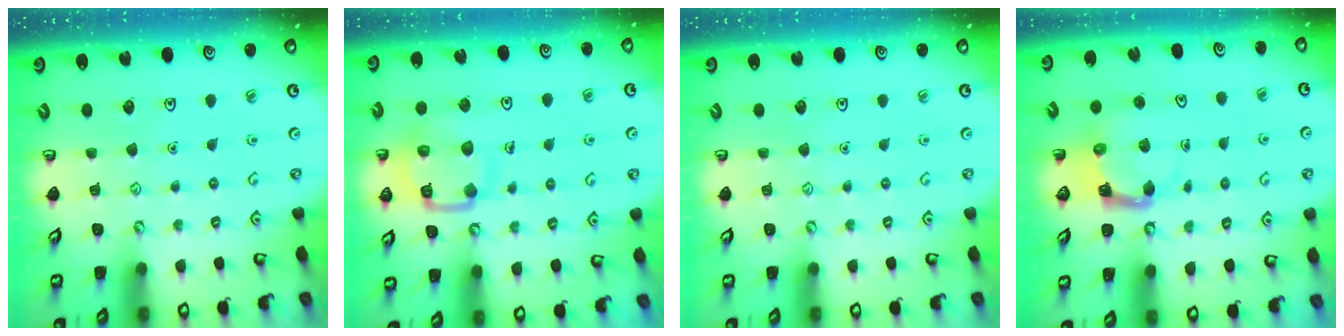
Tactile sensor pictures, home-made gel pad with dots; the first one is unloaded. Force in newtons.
{"total": 16.5, "press": 16.5, "slide": 1.6}
{"total": 0.0}
{"total": 3.9, "press": 3.9, "slide": 0.6}